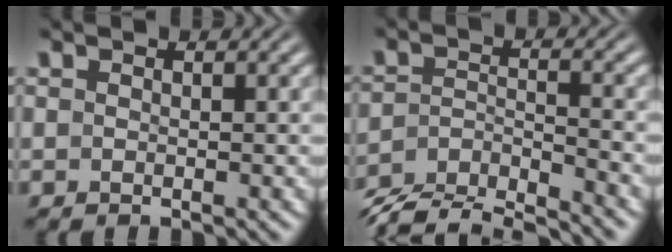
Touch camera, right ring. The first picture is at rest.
{"total": 7.6, "force": [-6.0, 3.5, 3.0], "torque": [-0.054, -0.028, -0.095]}